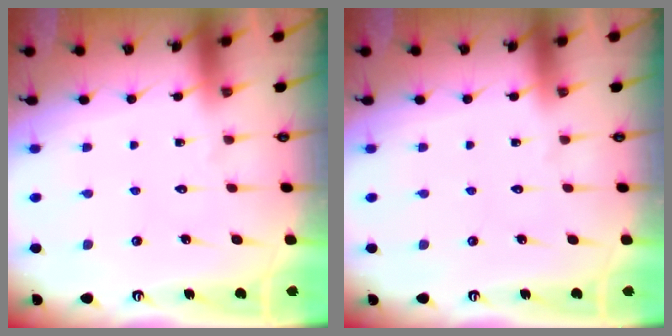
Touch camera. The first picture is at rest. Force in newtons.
{"total": 0.0}